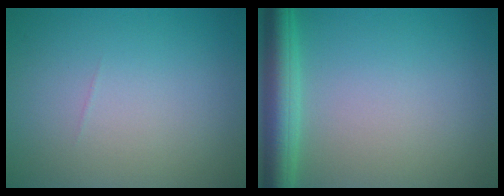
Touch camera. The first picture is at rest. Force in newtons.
{"total": 4.8, "press": 4.8, "slide": 0.3}